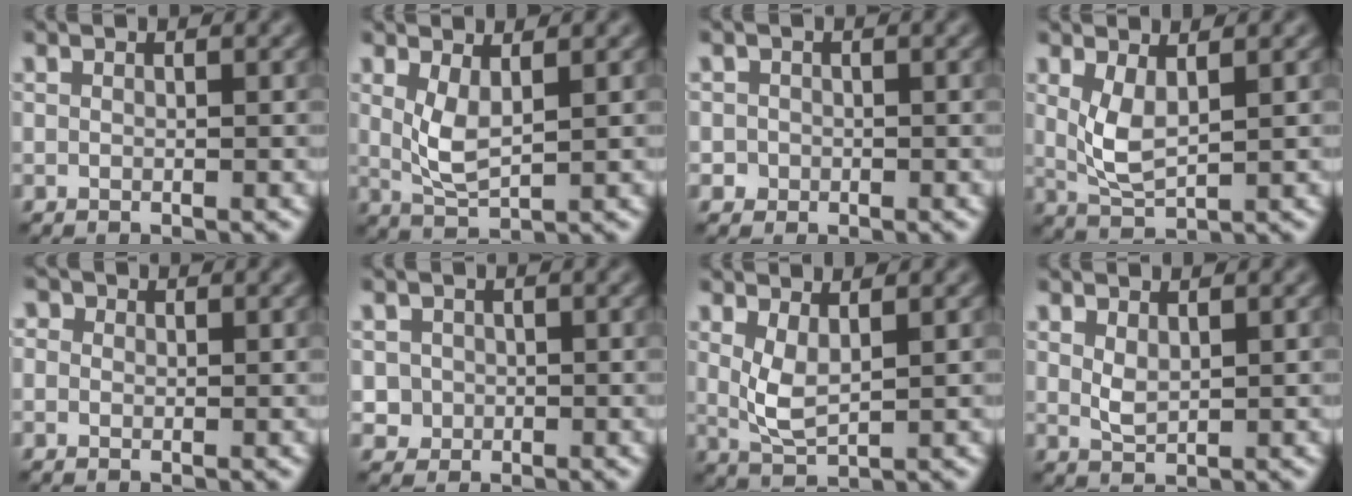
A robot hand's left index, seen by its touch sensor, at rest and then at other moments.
{"total": 2.8, "force": [1.1, 0.9, 2.4], "torque": [-0.056, -0.008, 0.026]}
{"total": 1.2, "force": [-0.2, 1.2, 0.0], "torque": [0.016, -0.002, -0.003]}
{"total": 3.0, "force": [1.1, 1.1, 2.6], "torque": [-0.062, -0.009, 0.028]}
{"total": 1.7, "force": [0.7, 1.4, 0.7], "torque": [-0.007, 0.006, -0.016]}
{"total": 1.7, "force": [-0.2, 1.7, 0.1], "torque": [0.013, 0.000, 0.001]}
{"total": 2.8, "force": [1.1, 1.0, 2.3], "torque": [-0.055, -0.008, 0.027]}
{"total": 1.6, "force": [0.8, 0.7, 1.2], "torque": [-0.027, -0.001, 0.020]}